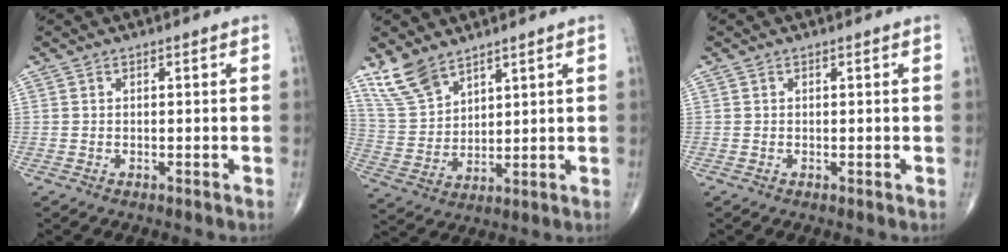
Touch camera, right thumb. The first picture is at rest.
{"total": 8.9, "force": [6.9, 4.2, 3.9], "torque": [-0.074, -0.026, 0.154]}
{"total": 0.0}